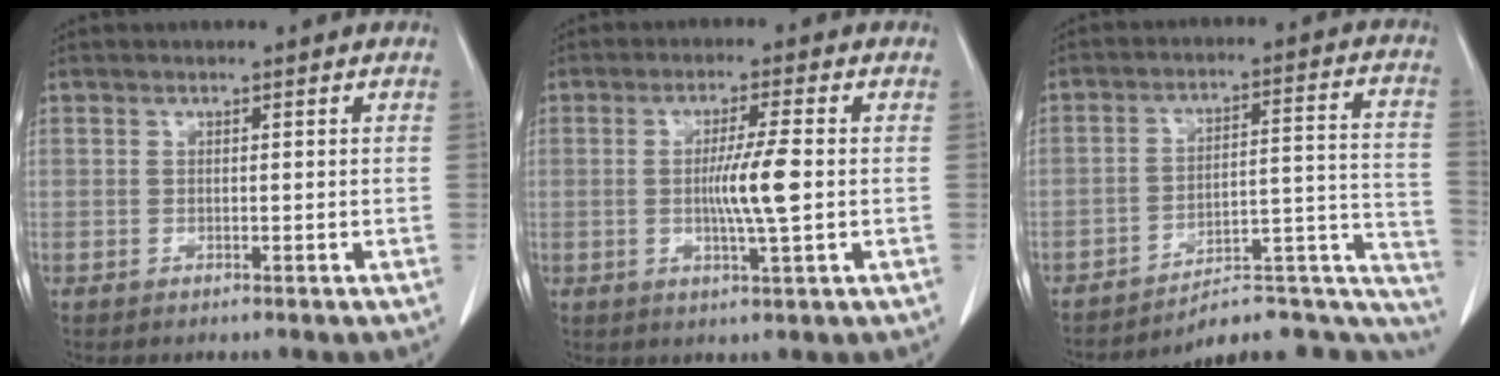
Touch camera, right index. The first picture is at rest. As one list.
[{"total": 6.2, "force": [-0.4, -0.4, 6.2], "torque": [-0.112, -0.008, -0.007]}, {"total": 15.9, "force": [-12.9, 6.2, 7.0], "torque": [-0.014, 0.093, -0.152]}]